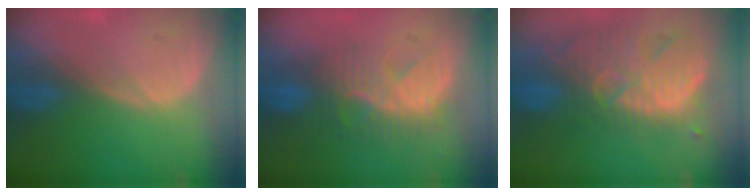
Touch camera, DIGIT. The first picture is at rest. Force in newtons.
{"total": 8.2, "press": 8.1, "slide": 1.5}
{"total": 12.5, "press": 11.0, "slide": 6.0}